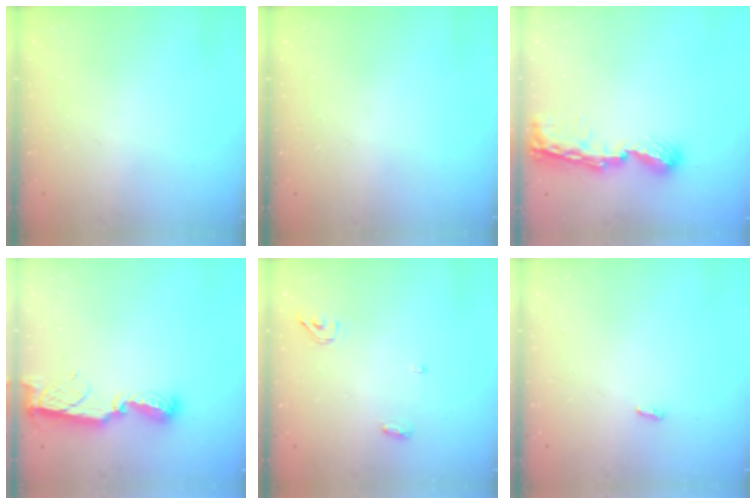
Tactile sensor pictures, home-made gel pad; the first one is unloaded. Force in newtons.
{"total": 0.0}
{"total": 8.4, "press": 8.4, "slide": 1.1}
{"total": 8.9, "press": 8.9, "slide": 0.1}
{"total": 6.3, "press": 5.0, "slide": 3.9}
{"total": 3.4, "press": 3.3, "slide": 0.6}